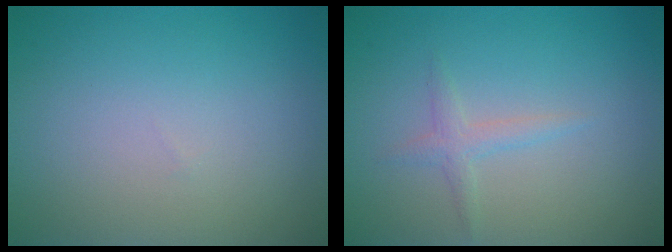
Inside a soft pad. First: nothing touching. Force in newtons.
{"total": 1.3, "press": 1.3, "slide": 0.1}